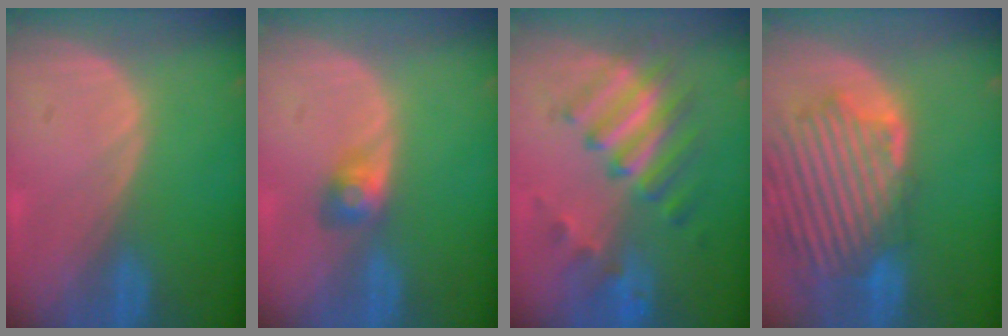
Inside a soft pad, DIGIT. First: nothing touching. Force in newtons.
{"total": 2.9, "press": 2.7, "slide": 1.0}
{"total": 7.7, "press": 7.7, "slide": 0.9}
{"total": 13.5, "press": 11.7, "slide": 6.7}